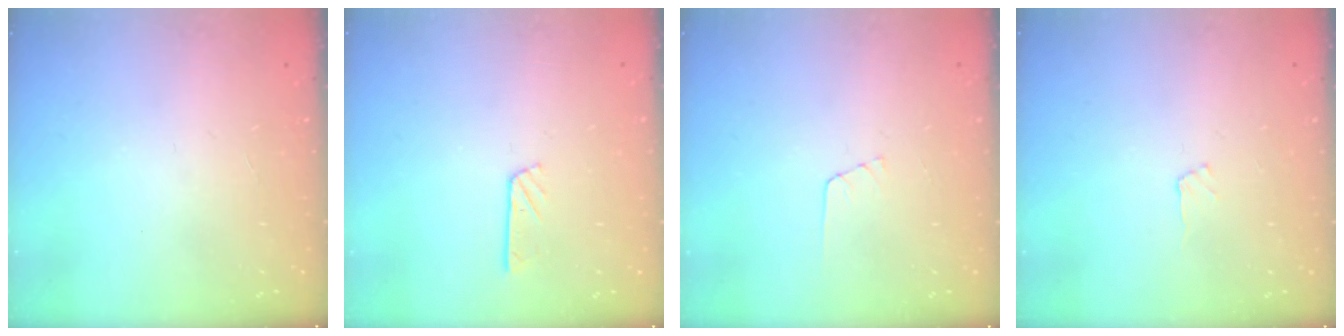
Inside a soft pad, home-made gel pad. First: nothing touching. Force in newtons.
{"total": 3.0, "press": 3.0, "slide": 0.3}
{"total": 3.1, "press": 3.0, "slide": 0.3}
{"total": 3.9, "press": 3.8, "slide": 0.5}